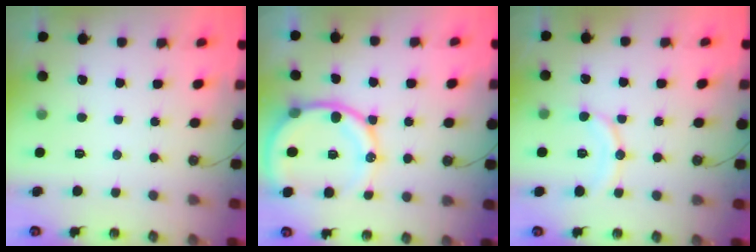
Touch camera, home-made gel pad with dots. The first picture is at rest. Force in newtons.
{"total": 14.8, "press": 14.6, "slide": 2.0}
{"total": 10.4, "press": 10.4, "slide": 0.8}